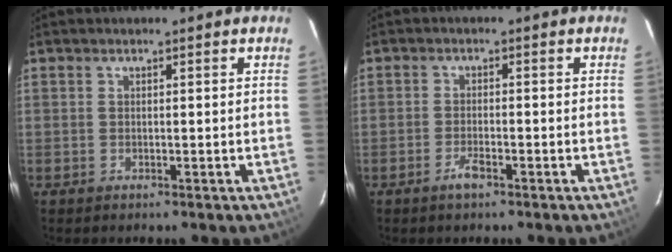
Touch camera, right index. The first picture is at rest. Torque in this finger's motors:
{"motor_torque": [0.40, 0.27, 0.22, 0.03]}